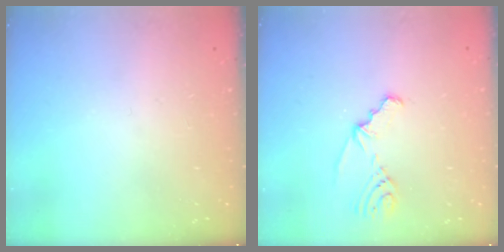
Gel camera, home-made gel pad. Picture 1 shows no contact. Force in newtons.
{"total": 4.6, "press": 2.9, "slide": 3.6}